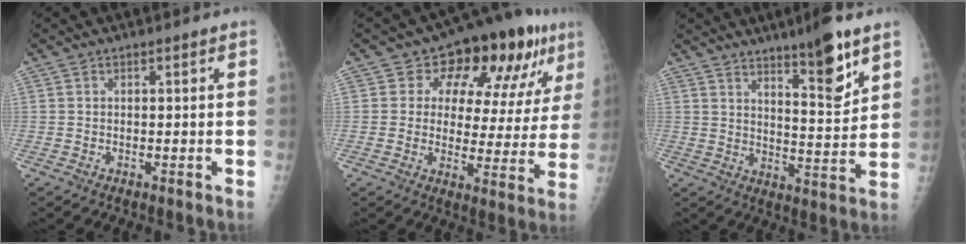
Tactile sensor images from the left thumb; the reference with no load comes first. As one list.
[{"total": 16.6, "force": [8.3, 8.9, 11.3], "torque": [-0.097, -0.021, 0.111]}, {"total": 10.8, "force": [7.1, 2.1, 7.9], "torque": [-0.104, -0.053, 0.112]}]